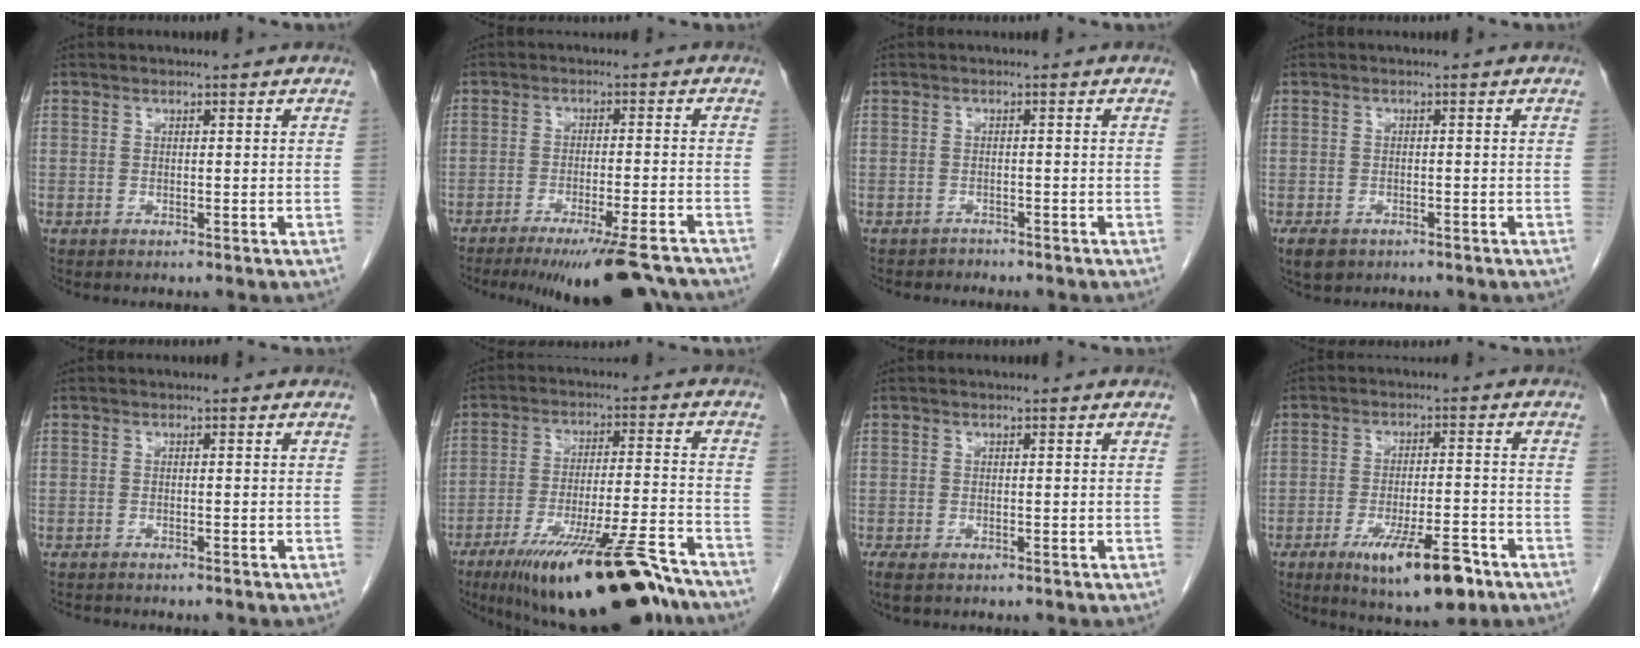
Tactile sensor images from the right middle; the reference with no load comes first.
{"total": 13.7, "force": [-11.8, 0.6, 6.9], "torque": [-0.078, -0.023, -0.167]}
{"total": 1.5, "force": [-1.4, 0.6, -0.3], "torque": [-0.001, 0.000, -0.023]}
{"total": 3.7, "force": [-2.5, 2.2, 1.7], "torque": [-0.029, -0.004, -0.033]}
{"total": 4.1, "force": [-3.7, 0.7, 1.6], "torque": [-0.023, -0.003, -0.048]}
{"total": 21.9, "force": [-16.7, 2.1, 14.0], "torque": [-0.175, -0.012, -0.262]}
{"total": 2.7, "force": [-1.9, 1.1, 1.5], "torque": [-0.028, -0.007, -0.027]}
{"total": 10.7, "force": [-6.2, 2.4, 8.3], "torque": [-0.132, -0.012, -0.091]}